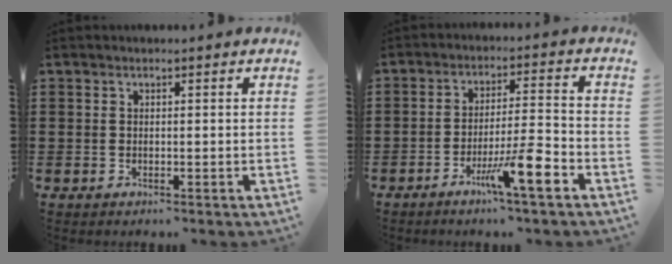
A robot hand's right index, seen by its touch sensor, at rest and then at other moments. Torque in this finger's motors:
{"motor_torque": [0.92, -0.82, 0.68, 0.09]}